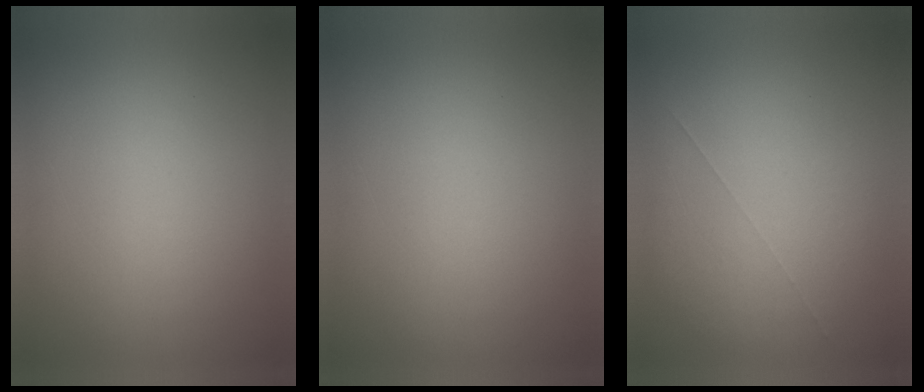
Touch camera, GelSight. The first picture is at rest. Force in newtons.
{"total": 0.0}
{"total": 1.0}